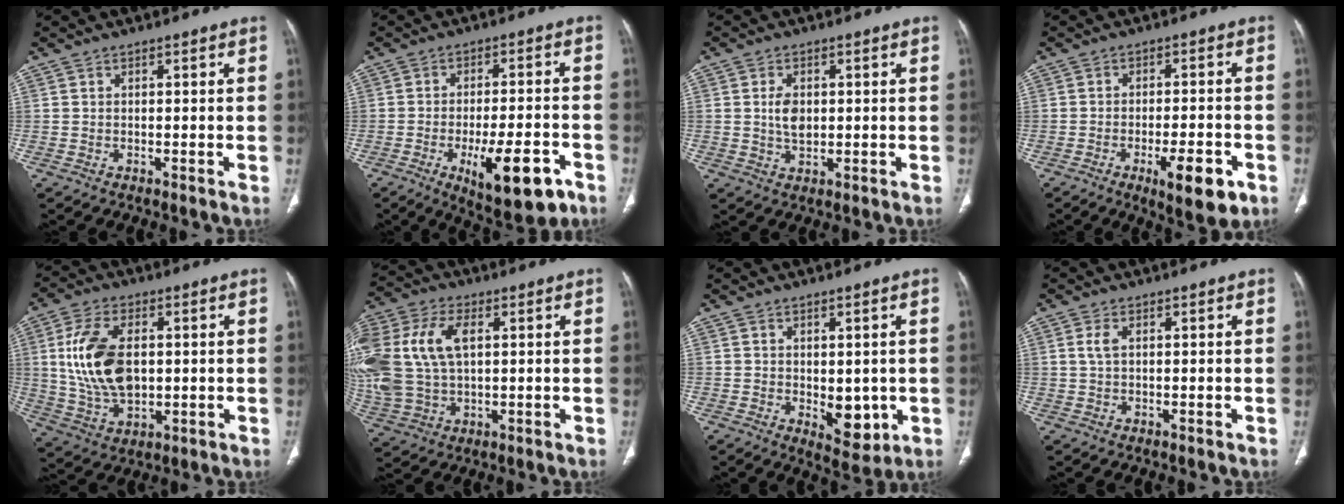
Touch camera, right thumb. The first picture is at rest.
{"total": 14.1, "force": [-6.3, 5.0, 11.6], "torque": [-0.162, 0.018, -0.083]}
{"total": 4.4, "force": [0.5, 2.8, 3.4], "torque": [-0.056, -0.004, 0.012]}
{"total": 9.9, "force": [-4.5, 3.0, 8.2], "torque": [-0.117, 0.010, -0.058]}
{"total": 14.7, "force": [1.7, 8.6, 11.8], "torque": [-0.227, -0.005, 0.039]}
{"total": 22.9, "force": [4.5, 14.4, 17.2], "torque": [-0.434, 0.023, 0.093]}
{"total": 6.6, "force": [-0.9, 3.8, 5.4], "torque": [-0.046, -0.014, 0.001]}
{"total": 2.1, "force": [0.5, 1.0, 1.7], "torque": [-0.046, 0.008, 0.013]}